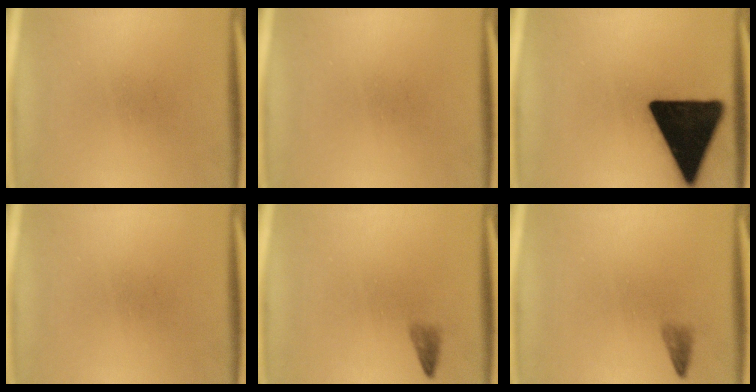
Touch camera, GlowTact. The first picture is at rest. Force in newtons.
{"total": 0.0}
{"total": 19.8}
{"total": 0.0}
{"total": 1.2}
{"total": 1.2}